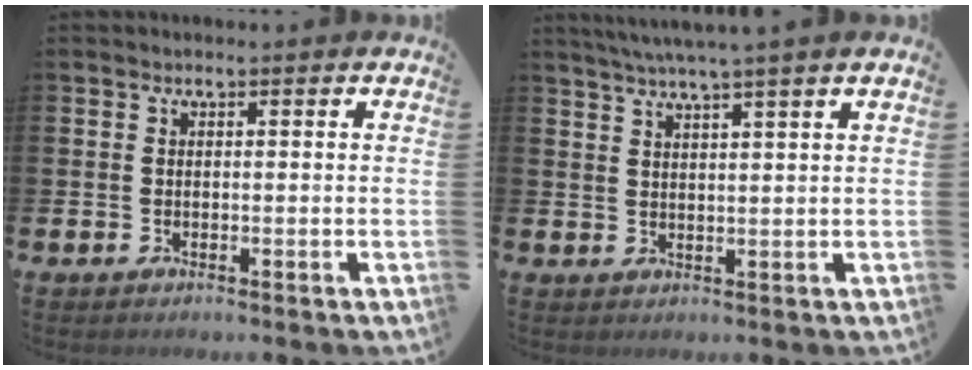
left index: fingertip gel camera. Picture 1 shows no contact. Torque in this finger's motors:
{"motor_torque": [1.12, -1.02, 0.62, 0.09]}